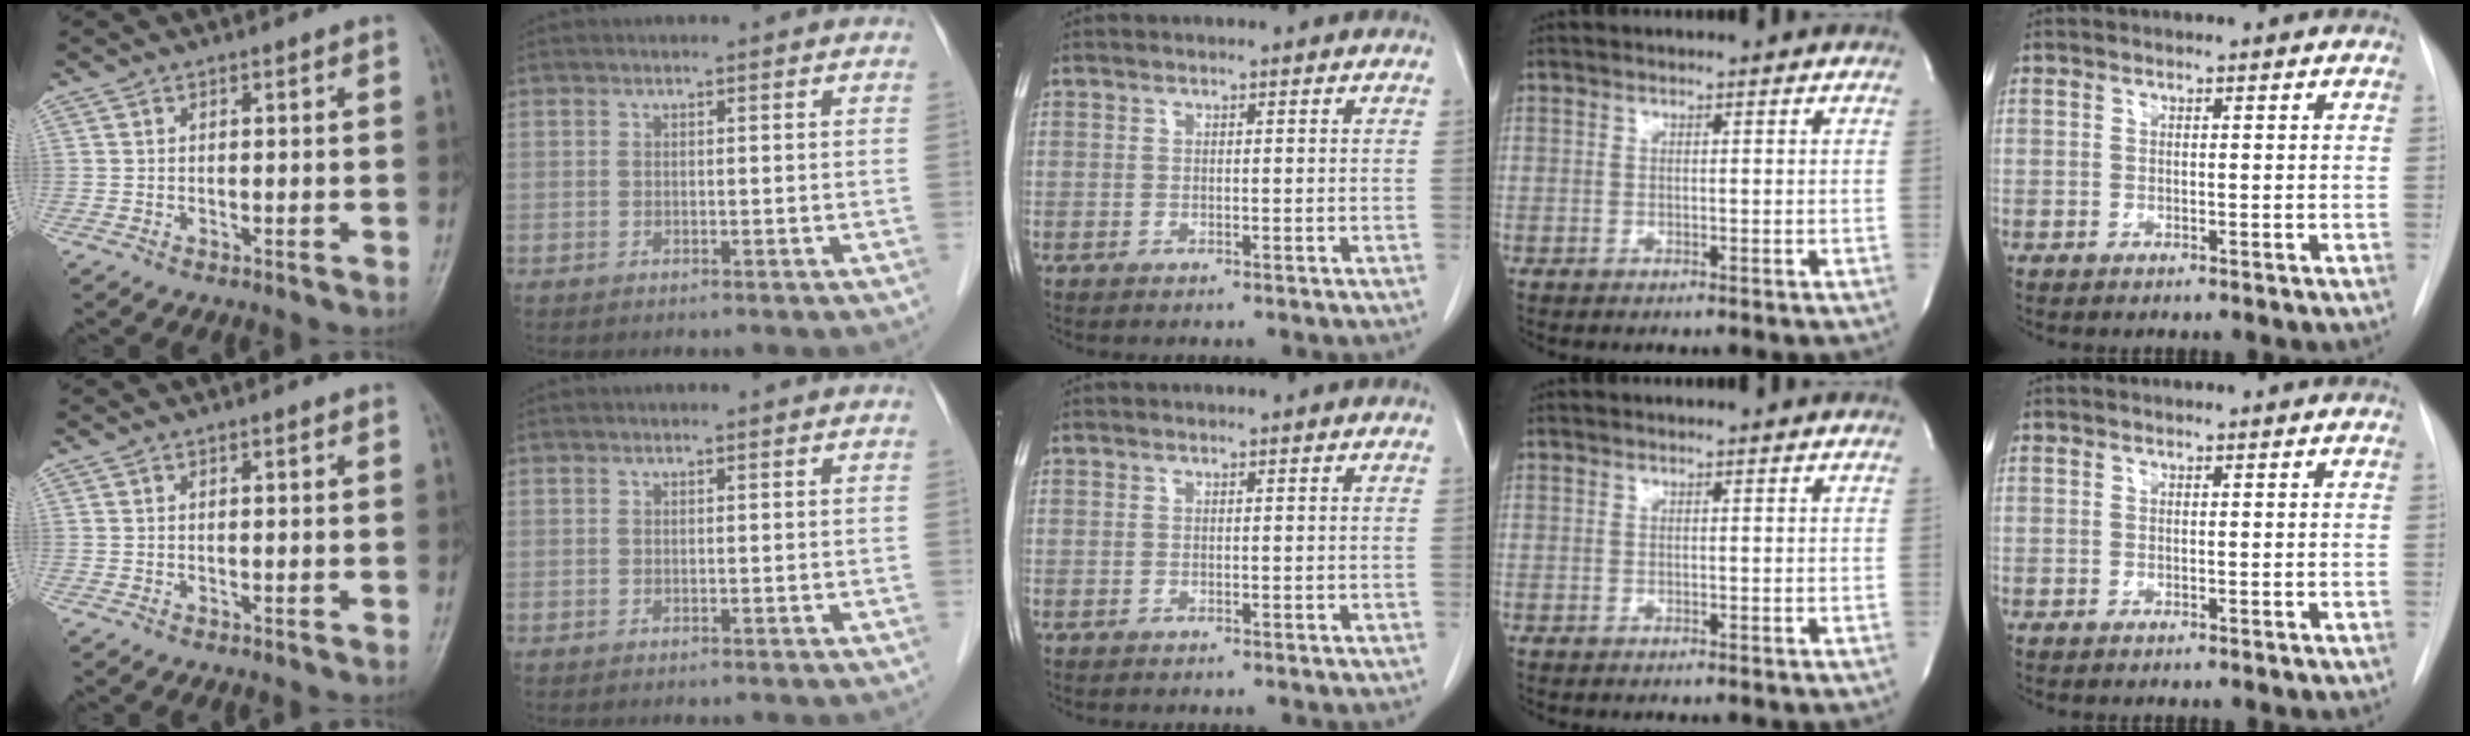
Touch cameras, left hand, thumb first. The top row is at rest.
{}